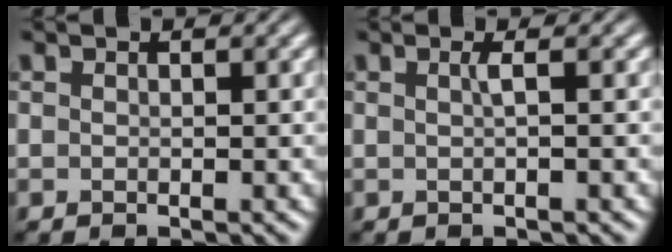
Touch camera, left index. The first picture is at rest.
{"total": 1.1, "force": [0.1, 0.3, 1.1], "torque": [-0.016, 0.004, -0.001]}